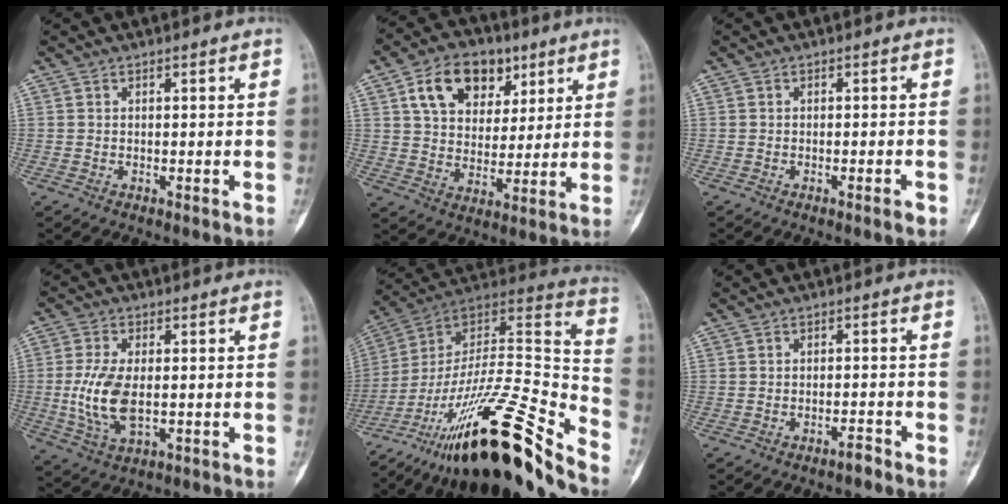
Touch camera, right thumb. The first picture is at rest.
{"total": 14.6, "force": [6.6, 10.1, 8.2], "torque": [-0.103, -0.012, 0.113]}
{"total": 1.8, "force": [-1.0, 0.3, 1.4], "torque": [-0.026, 0.000, -0.013]}
{"total": 9.9, "force": [-0.8, 5.0, 8.5], "torque": [-0.181, -0.008, -0.011]}
{"total": 33.8, "force": [-22.7, 7.7, 23.8], "torque": [-0.335, 0.080, -0.373]}
{"total": 1.7, "force": [-1.5, 0.4, 0.8], "torque": [-0.015, 0.013, -0.024]}